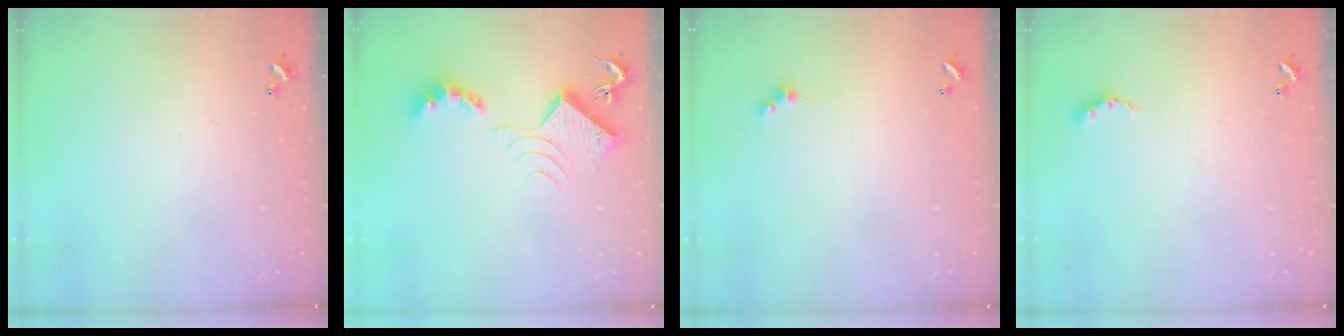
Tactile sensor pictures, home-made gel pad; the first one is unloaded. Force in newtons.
{"total": 10.4, "press": 10.3, "slide": 0.5}
{"total": 1.5, "press": 1.4, "slide": 0.3}
{"total": 4.3, "press": 4.3, "slide": 0.7}